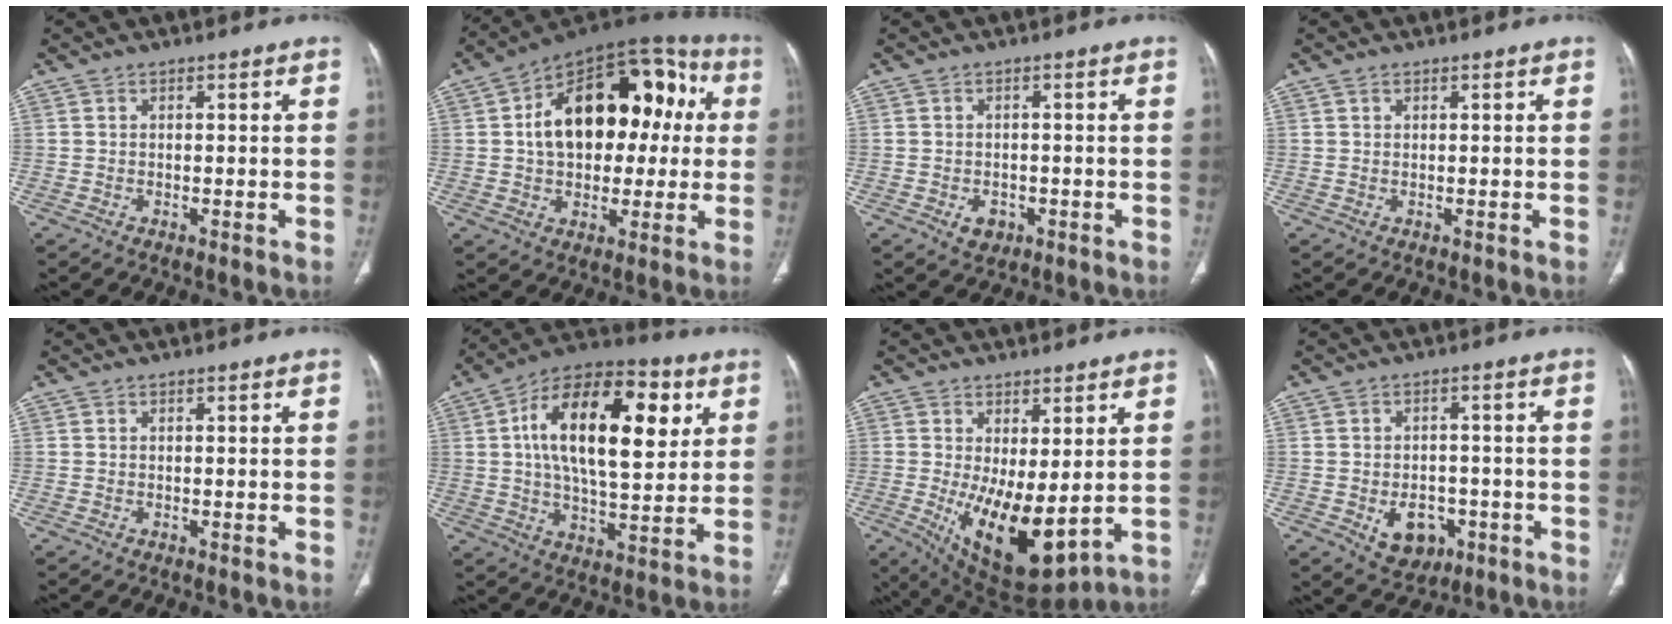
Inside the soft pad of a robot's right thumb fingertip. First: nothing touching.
{"total": 23.8, "force": [3.1, 14.9, 18.3], "torque": [-0.242, 0.040, 0.042]}
{"total": 2.9, "force": [-1.1, 2.3, 1.5], "torque": [-0.014, 0.003, -0.009]}
{"total": 0.7, "force": [0.4, 0.4, 0.3], "torque": [-0.008, 0.000, 0.008]}
{"total": 0.0}
{"total": 23.0, "force": [5.8, 11.1, 19.3], "torque": [-0.290, 0.001, 0.081]}
{"total": 13.0, "force": [-0.6, 5.5, 11.8], "torque": [-0.189, -0.030, 0.014]}
{"total": 7.5, "force": [-2.6, 5.6, 4.3], "torque": [-0.039, 0.015, -0.025]}